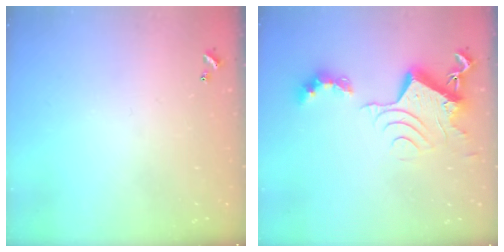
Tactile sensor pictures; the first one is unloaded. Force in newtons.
{"total": 11.7, "press": 11.7, "slide": 1.3}